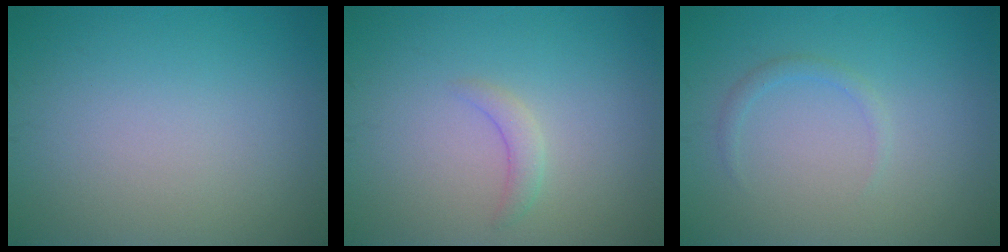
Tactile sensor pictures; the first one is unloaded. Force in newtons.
{"total": 1.3, "press": 1.3, "slide": 0.2}
{"total": 1.0, "press": 1.0, "slide": 0.0}